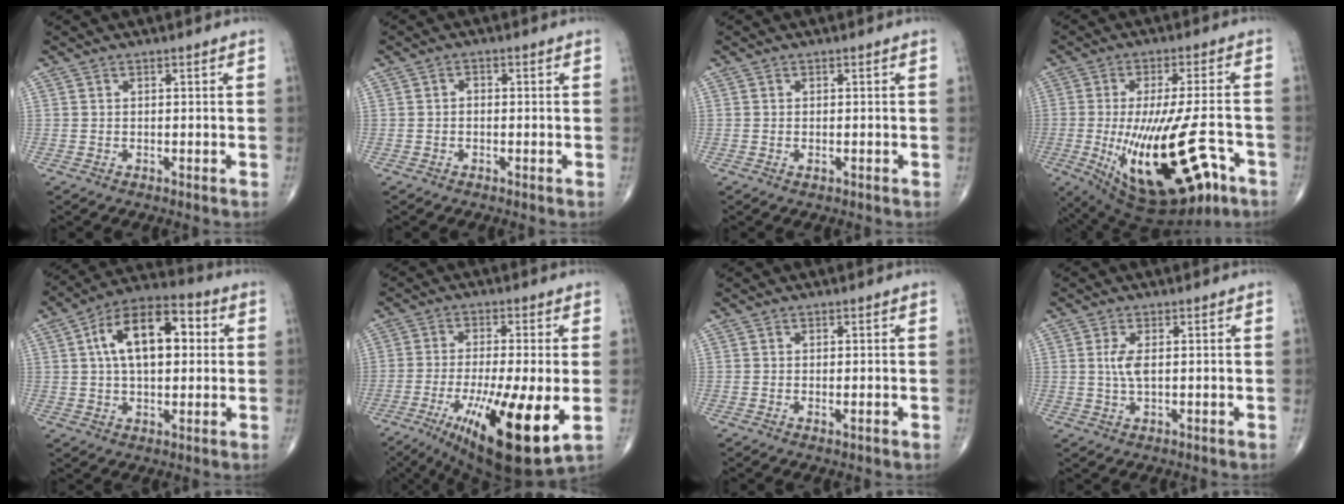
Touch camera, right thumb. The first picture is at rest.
{"total": 1.1, "force": [-0.2, 0.8, 0.8], "torque": [-0.005, 0.005, -0.007]}
{"total": 0.8, "force": [-0.3, 0.4, 0.7], "torque": [-0.010, 0.000, -0.005]}
{"total": 23.7, "force": [-8.8, 9.0, 20.1], "torque": [-0.325, 0.003, -0.116]}
{"total": 15.8, "force": [3.1, 8.6, 13.0], "torque": [-0.197, 0.025, 0.043]}
{"total": 19.9, "force": [-5.9, 4.6, 18.5], "torque": [-0.297, -0.027, -0.080]}
{"total": 1.2, "force": [-0.3, 0.2, 1.1], "torque": [-0.016, -0.003, -0.003]}
{"total": 3.5, "force": [0.5, 1.3, 3.2], "torque": [-0.074, -0.001, 0.014]}